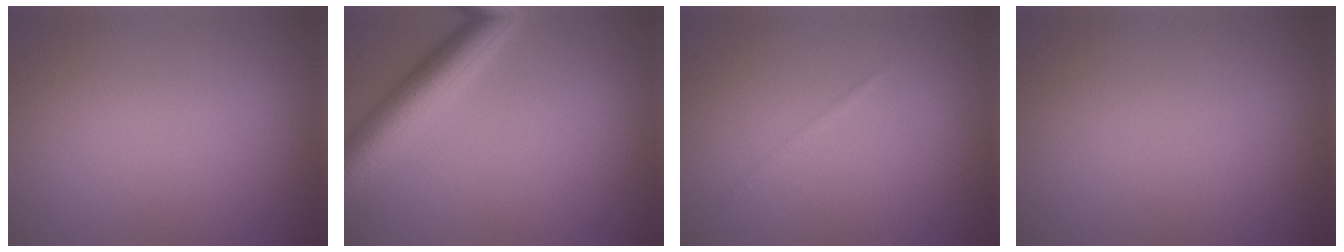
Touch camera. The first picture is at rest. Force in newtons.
{"total": 5.6, "press": 5.6, "slide": 0.2}
{"total": 0.6, "press": 0.6, "slide": 0.1}
{"total": 0.0}